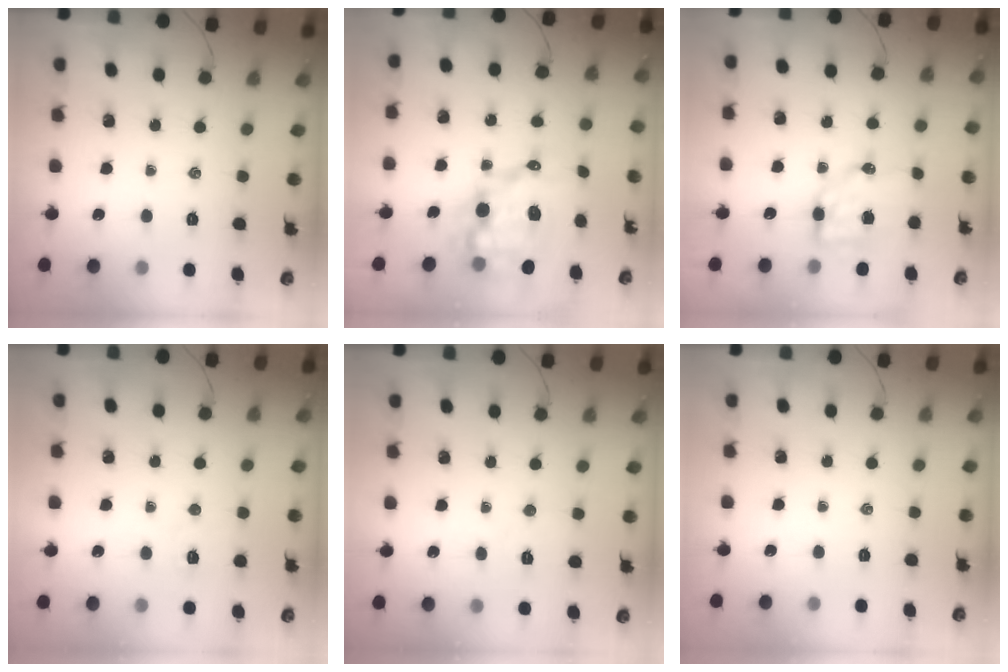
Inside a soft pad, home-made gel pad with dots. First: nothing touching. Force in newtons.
{"total": 11.8, "press": 11.5, "slide": 2.9}
{"total": 7.8, "press": 7.8, "slide": 1.1}
{"total": 5.1, "press": 5.1, "slide": 0.8}
{"total": 4.7, "press": 4.6, "slide": 1.0}
{"total": 0.0}